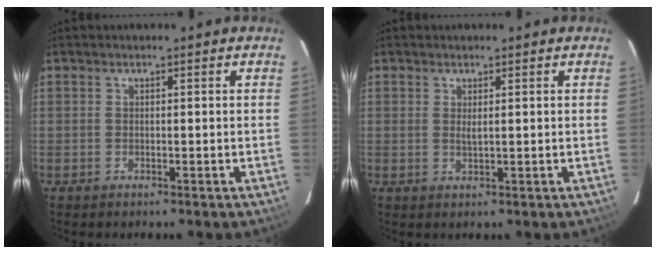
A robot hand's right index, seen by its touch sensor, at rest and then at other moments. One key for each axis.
{"total": 1.2, "fx": 0.4, "fy": 0.2, "fz": 1.1, "tx": -0.020, "ty": -0.001, "tz": 0.007}